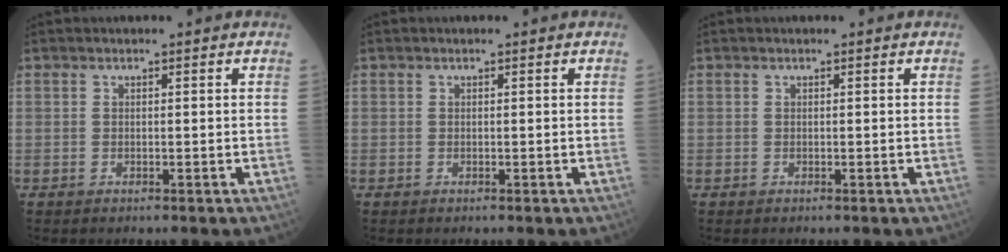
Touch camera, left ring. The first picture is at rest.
{"total": 0.0}
{"total": 0.0}